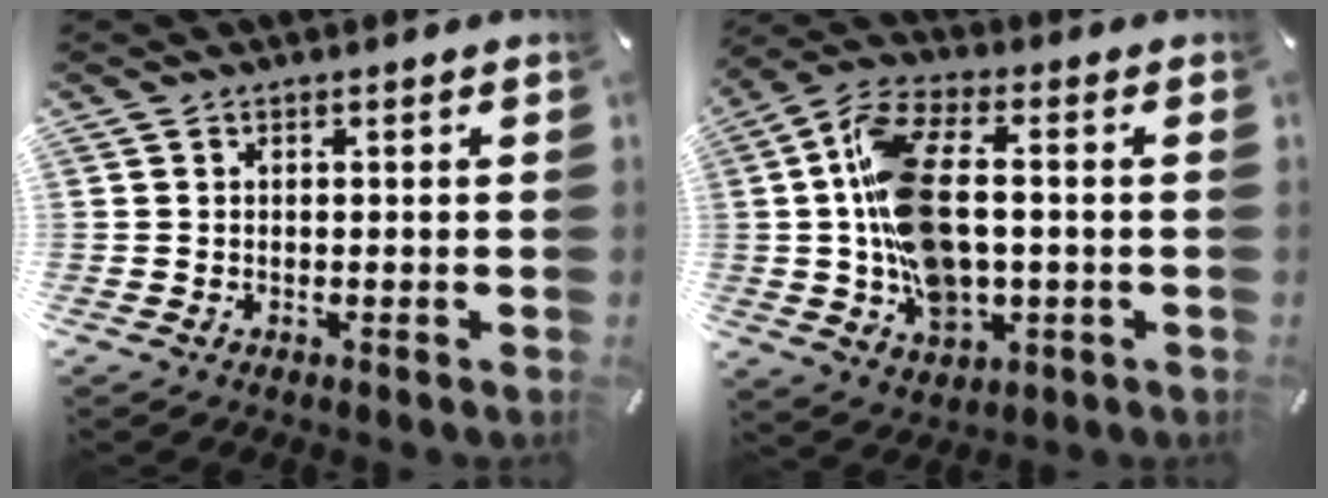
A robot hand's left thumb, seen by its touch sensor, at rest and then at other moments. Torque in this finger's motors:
{"motor_torque": [1.88, 3.13, 0.53, -0.10, 0.23]}